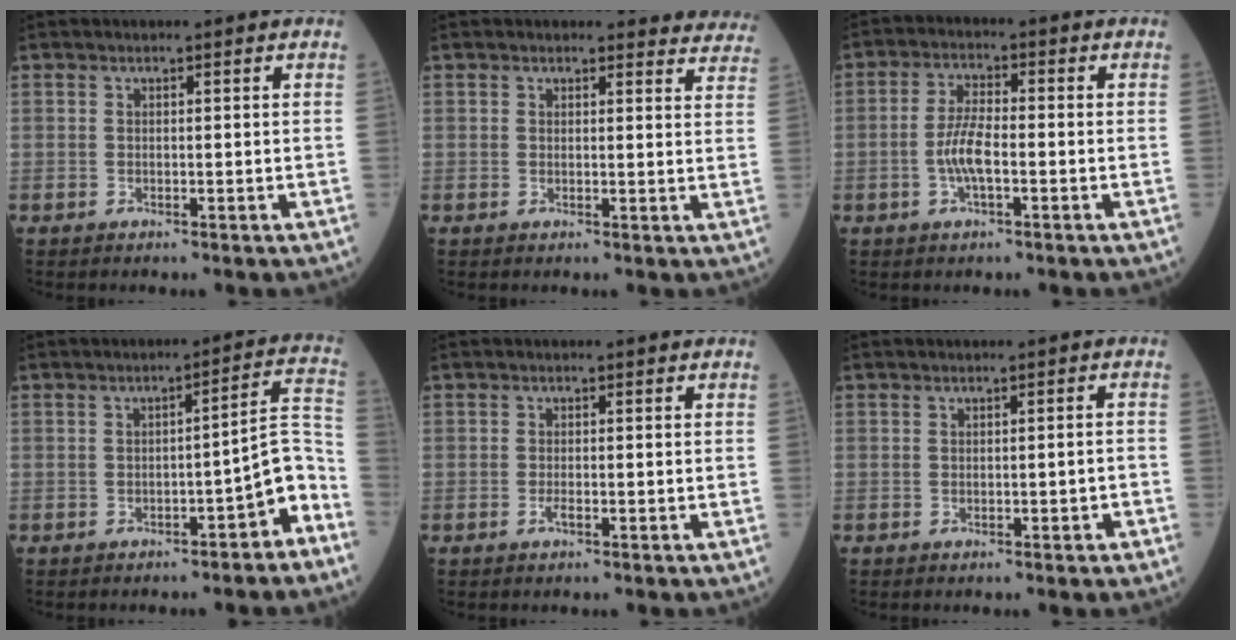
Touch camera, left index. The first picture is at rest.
{"total": 7.7, "force": [7.4, 2.2, -0.2], "torque": [0.049, -0.027, 0.038]}
{"total": 5.2, "force": [-1.4, 1.3, 4.8], "torque": [-0.105, 0.005, -0.030]}
{"total": 6.8, "force": [-4.0, 1.1, 5.3], "torque": [-0.048, 0.030, -0.052]}
{"total": 0.9, "force": [-0.6, 0.1, 0.7], "torque": [-0.017, 0.000, -0.009]}
{"total": 1.6, "force": [-0.8, 0.2, 1.4], "torque": [-0.020, -0.001, -0.008]}